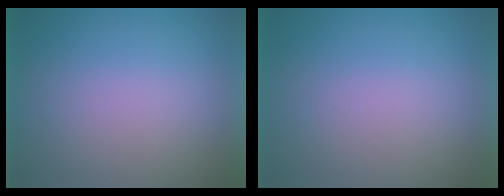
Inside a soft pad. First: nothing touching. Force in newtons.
{"total": 0.0}